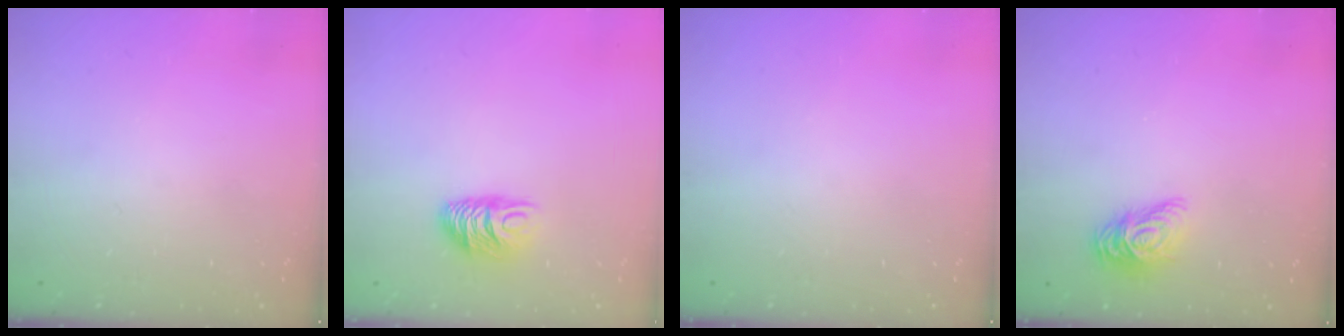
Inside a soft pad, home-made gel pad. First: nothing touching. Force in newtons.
{"total": 7.5, "press": 7.4, "slide": 0.8}
{"total": 0.0}
{"total": 10.7, "press": 10.7, "slide": 0.6}